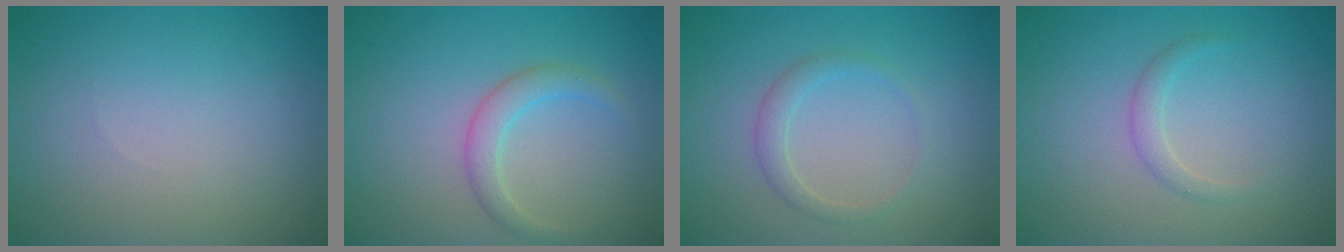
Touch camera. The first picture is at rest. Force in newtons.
{"total": 2.3, "press": 2.3, "slide": 0.0}
{"total": 1.6, "press": 1.6, "slide": 0.1}
{"total": 1.2, "press": 1.2, "slide": 0.0}